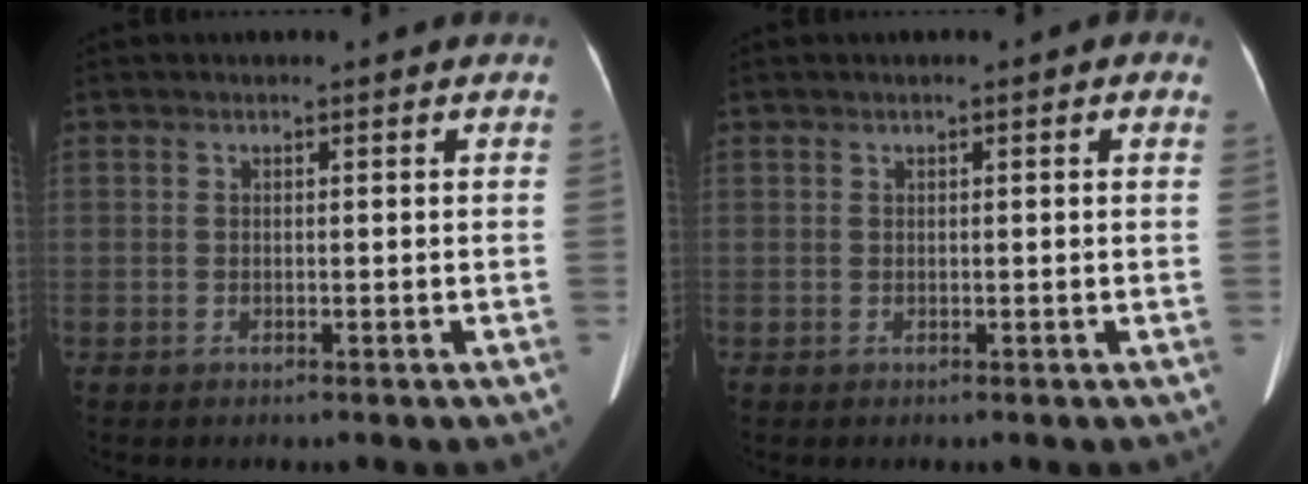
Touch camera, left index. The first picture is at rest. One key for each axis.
{"total": 1.1, "fx": 0.4, "fy": 0.3, "fz": 1.0, "tx": -0.013, "ty": 0.015, "tz": 0.005}